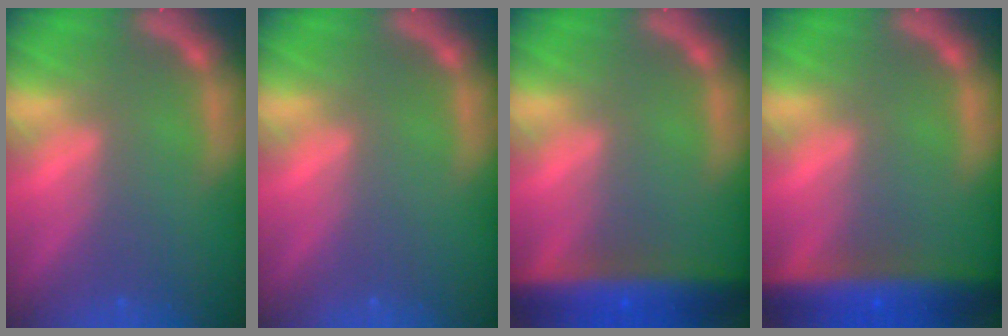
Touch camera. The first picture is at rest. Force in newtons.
{"total": 0.0}
{"total": 8.6}
{"total": 8.6}